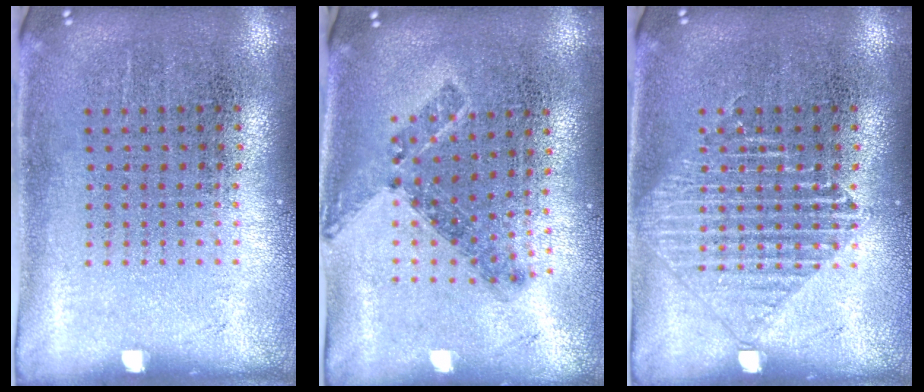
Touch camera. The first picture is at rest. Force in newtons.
{"total": 0.9, "press": 0.8, "slide": 0.4}
{"total": 2.0, "press": 2.0, "slide": 0.3}